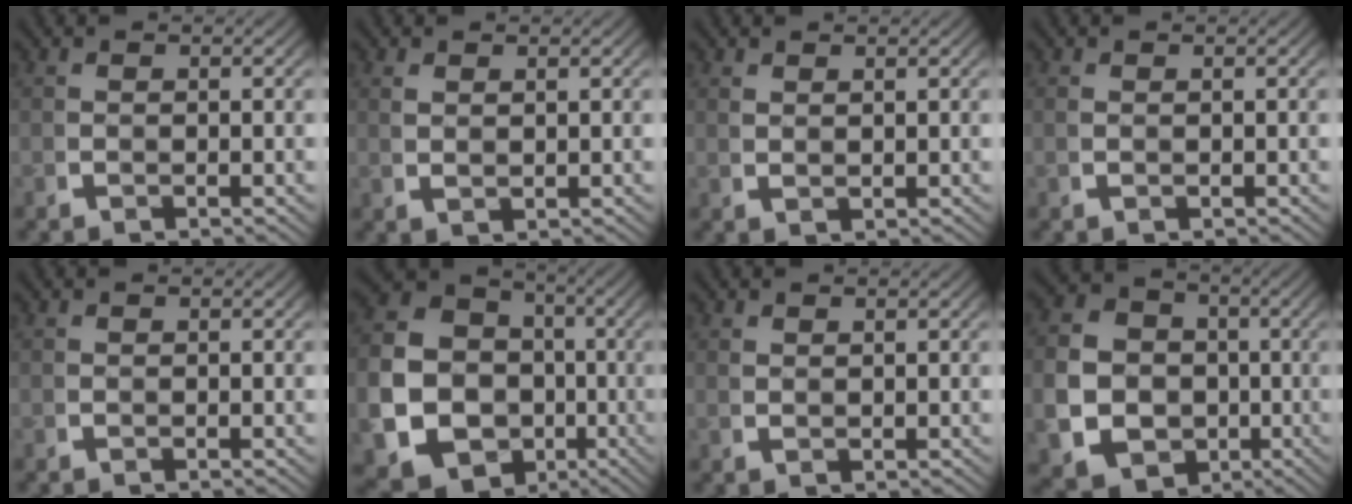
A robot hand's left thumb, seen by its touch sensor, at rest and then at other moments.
{"total": 1.0, "force": [0.8, -0.1, 0.4], "torque": [-0.002, 0.006, 0.021]}
{"total": 1.0, "force": [0.9, -0.4, 0.1], "torque": [0.005, 0.008, 0.022]}
{"total": 0.0}
{"total": 0.0}
{"total": 17.5, "force": [-4.7, 15.2, 7.1], "torque": [-0.189, -0.070, -0.073]}
{"total": 0.7, "force": [0.6, -0.3, 0.1], "torque": [0.001, 0.006, 0.015]}
{"total": 13.5, "force": [-3.6, 11.7, 5.6], "torque": [-0.140, -0.048, -0.058]}